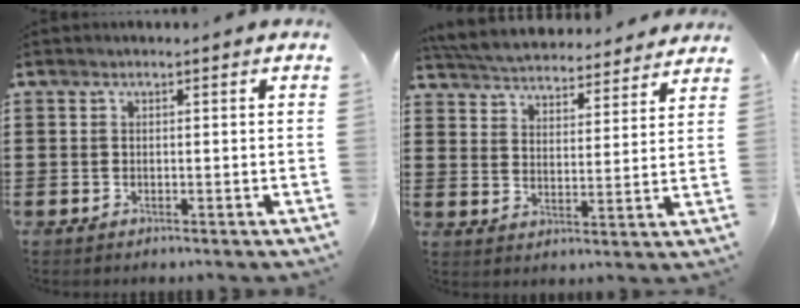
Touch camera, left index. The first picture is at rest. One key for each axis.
{"total": 5.0, "fx": 5.0, "fy": 0.1, "fz": 0.2, "tx": -0.033, "ty": -0.039, "tz": 0.084}